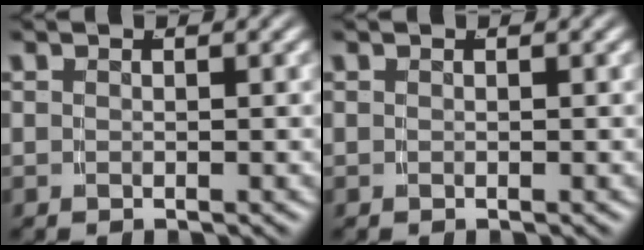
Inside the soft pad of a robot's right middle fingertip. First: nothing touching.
{"total": 0.0}